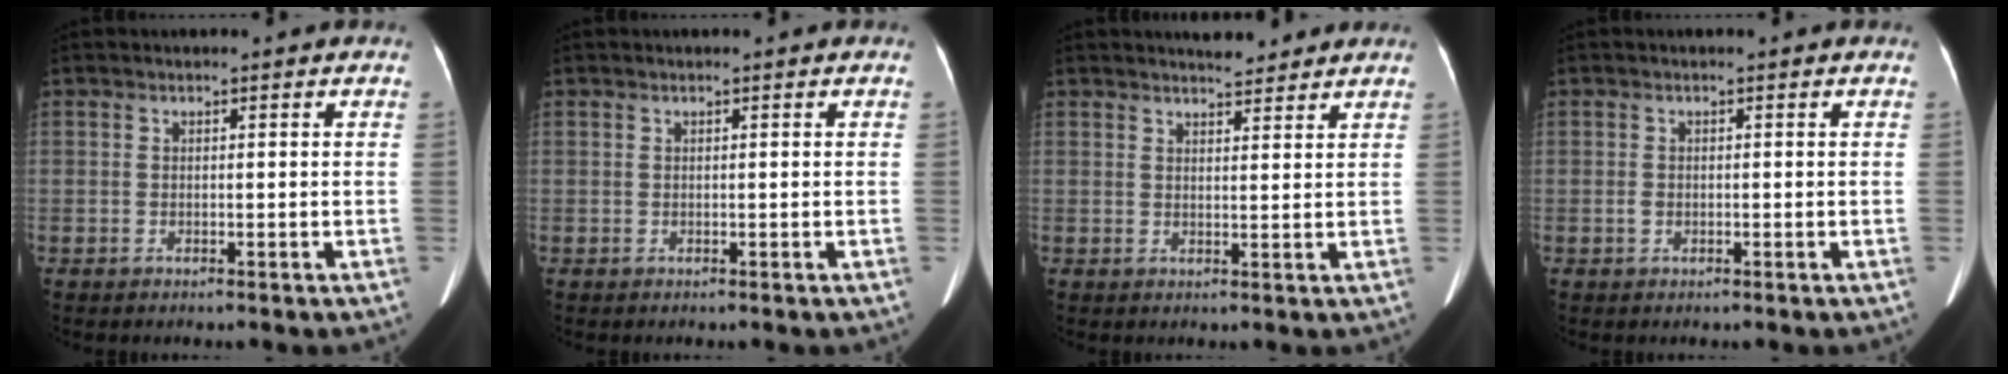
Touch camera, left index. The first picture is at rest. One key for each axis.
{"total": 0.0}
{"total": 3.9, "fx": 3.7, "fy": 0.7, "fz": 1.0, "tx": -0.016, "ty": 0.006, "tz": 0.050}
{"total": 0.8, "fx": -0.5, "fy": 0.5, "fz": 0.4, "tx": -0.012, "ty": -0.003, "tz": -0.007}